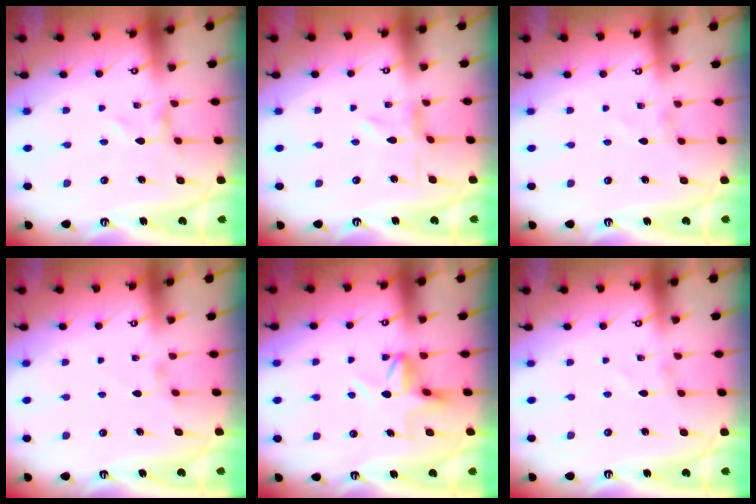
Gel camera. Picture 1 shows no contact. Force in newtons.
{"total": 0.0}
{"total": 0.6, "press": 0.6, "slide": 0.1}
{"total": 1.6, "press": 1.6, "slide": 0.3}
{"total": 5.7, "press": 5.7, "slide": 0.6}
{"total": 0.8, "press": 0.8, "slide": 0.0}